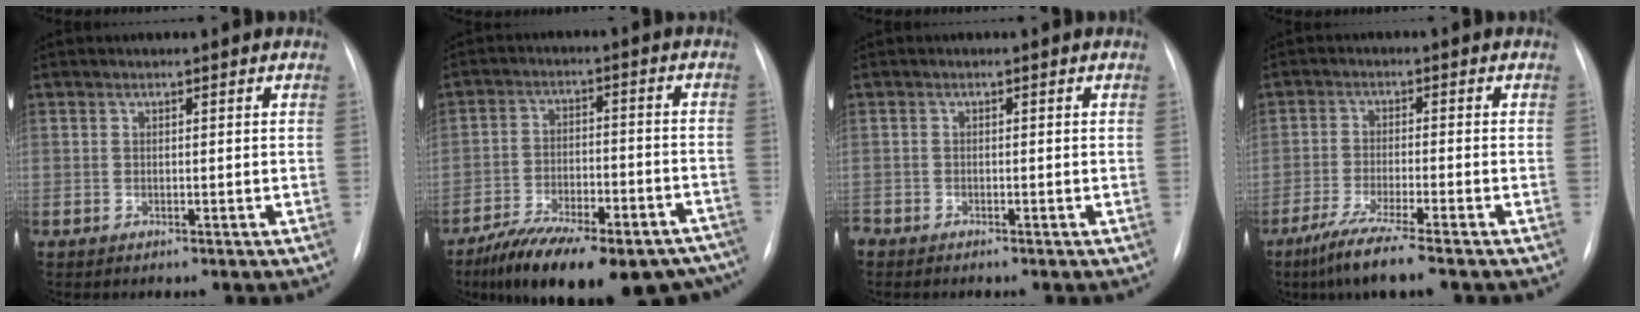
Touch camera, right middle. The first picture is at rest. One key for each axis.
{"total": 24.0, "fx": -18.9, "fy": 8.3, "fz": 12.4, "tx": -0.153, "ty": 0.010, "tz": -0.259}
{"total": 1.0, "fx": -0.9, "fy": 0.4, "fz": 0.1, "tx": -0.002, "ty": 0.000, "tz": -0.015}
{"total": 7.8, "fx": -5.7, "fy": -0.4, "fz": 5.4, "tx": -0.107, "ty": -0.028, "tz": -0.100}